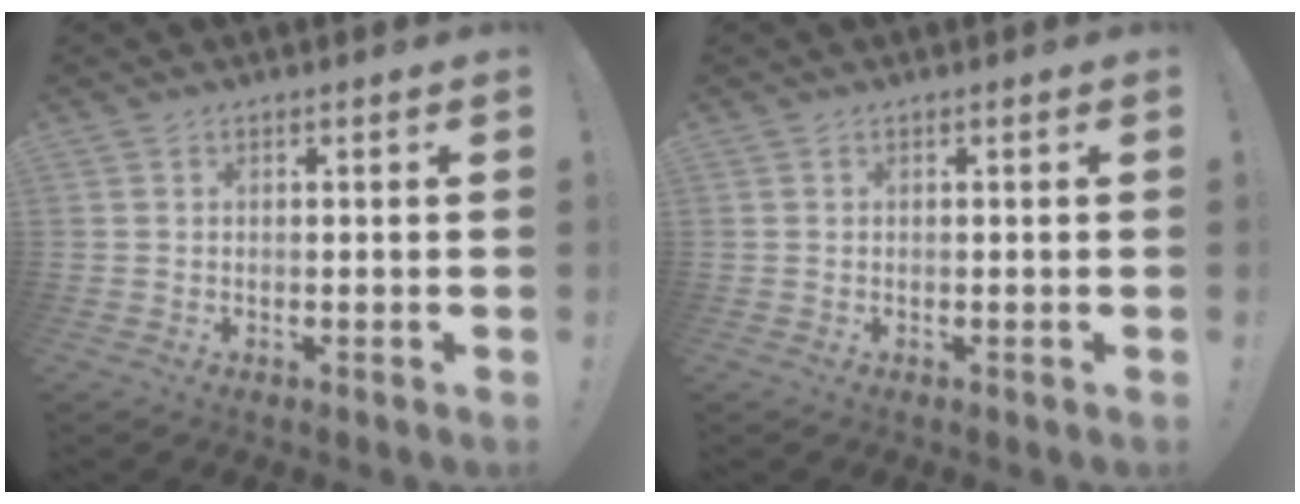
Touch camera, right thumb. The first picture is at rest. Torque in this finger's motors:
{"motor_torque": [0.00, 0.00, 0.00, 0.00, 0.00]}